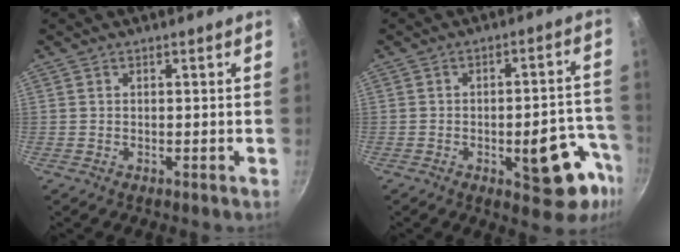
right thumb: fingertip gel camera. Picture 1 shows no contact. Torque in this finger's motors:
{"motor_torque": [2.77, 2.25, 1.01, -0.47, 0.19]}